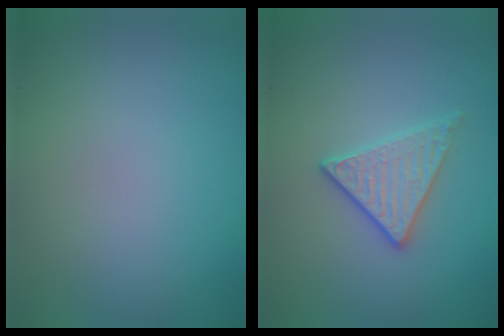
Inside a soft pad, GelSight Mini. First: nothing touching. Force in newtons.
{"total": 2.8, "press": 2.6, "slide": 1.1}